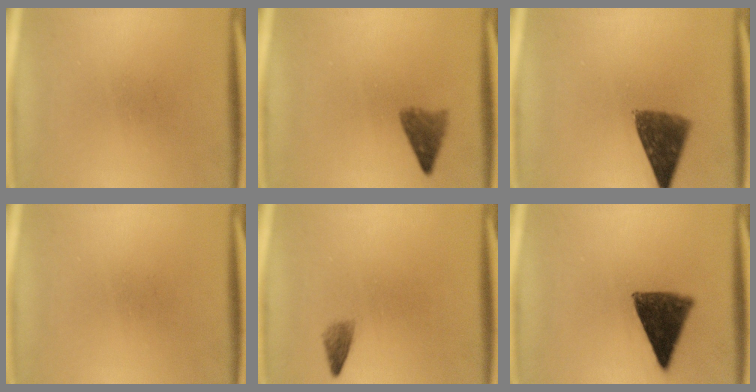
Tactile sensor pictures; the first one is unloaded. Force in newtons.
{"total": 3.3}
{"total": 8.2}
{"total": 0.0}
{"total": 1.6}
{"total": 10.4}